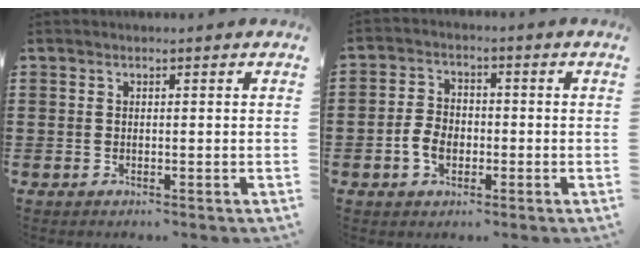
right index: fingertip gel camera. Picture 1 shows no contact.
{"total": 4.5, "force": [-1.5, 3.2, 2.8], "torque": [-0.069, 0.001, -0.031]}